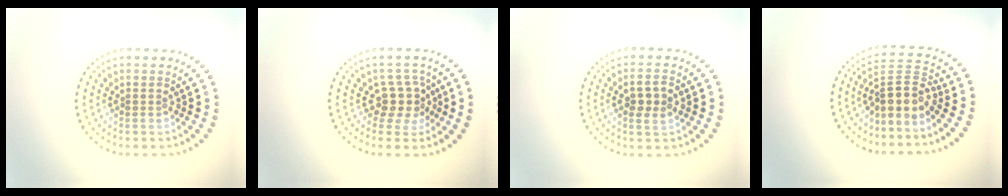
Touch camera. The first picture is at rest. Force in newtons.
{"total": 2.9, "press": 2.4, "slide": 1.7}
{"total": 2.5, "press": 2.4, "slide": 0.4}
{"total": 3.6, "press": 2.7, "slide": 2.4}